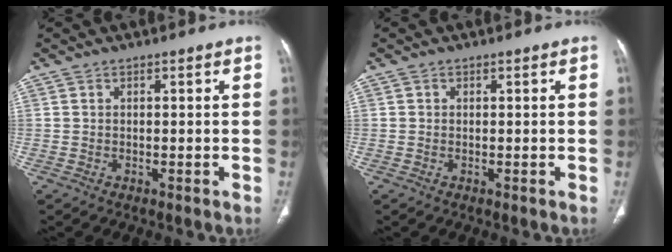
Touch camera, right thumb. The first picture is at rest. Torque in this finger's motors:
{"motor_torque": [-0.10, -0.19, -0.20, -0.14, -0.01]}